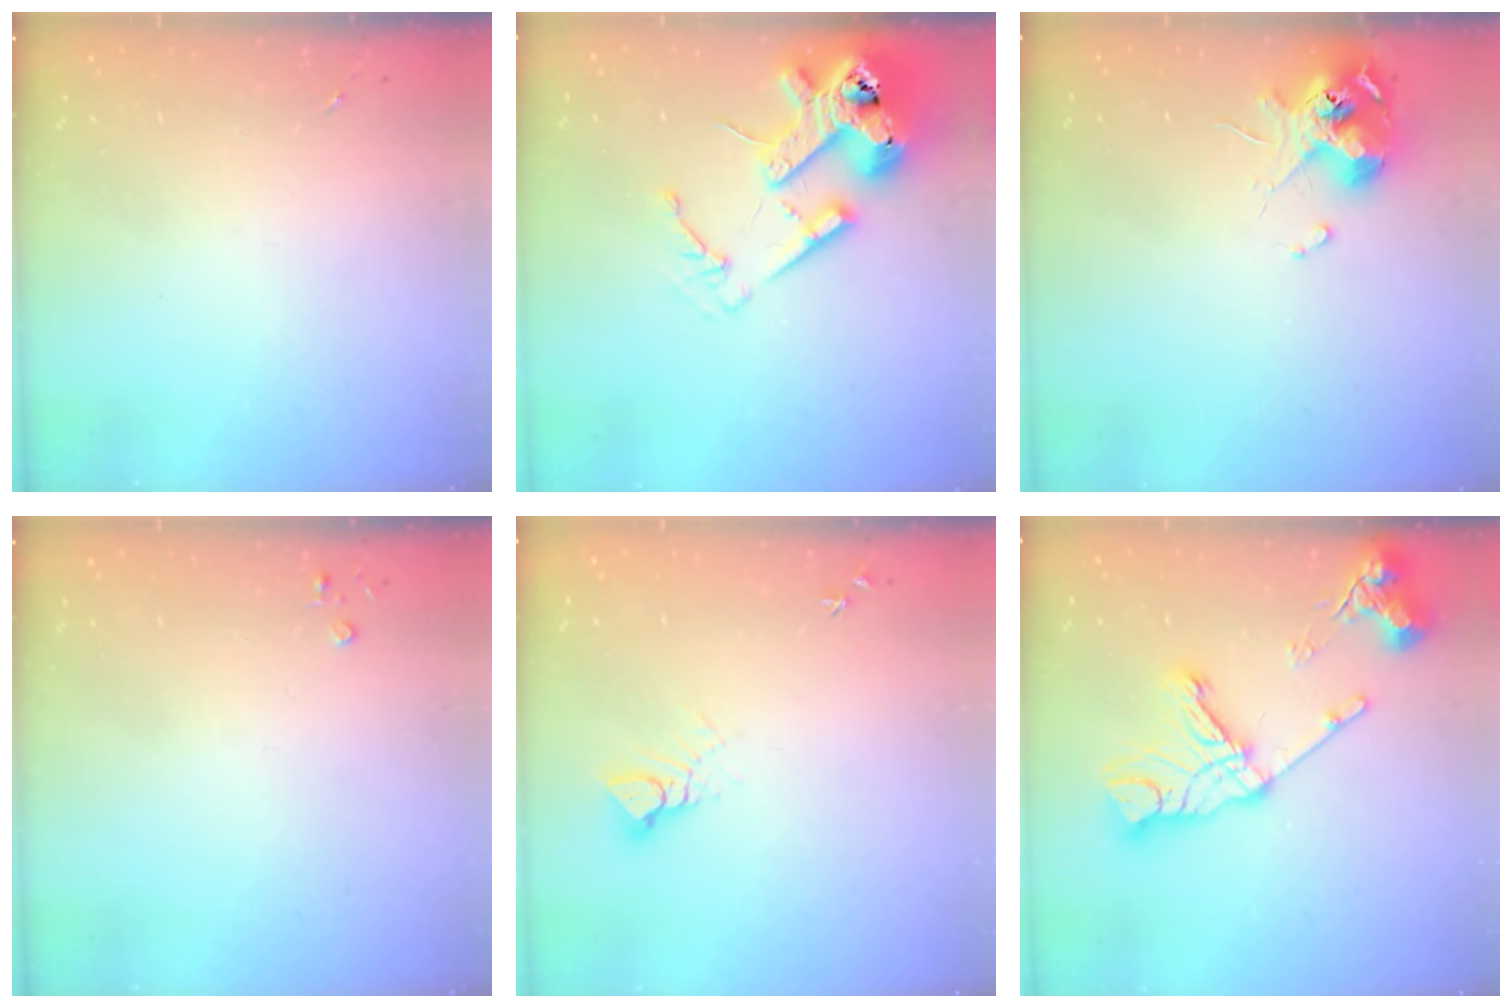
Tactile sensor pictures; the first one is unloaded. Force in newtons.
{"total": 18.0, "press": 17.9, "slide": 2.6}
{"total": 11.6, "press": 11.5, "slide": 1.5}
{"total": 2.2, "press": 2.2, "slide": 0.3}
{"total": 4.0, "press": 3.9, "slide": 0.4}
{"total": 18.1, "press": 18.0, "slide": 2.1}